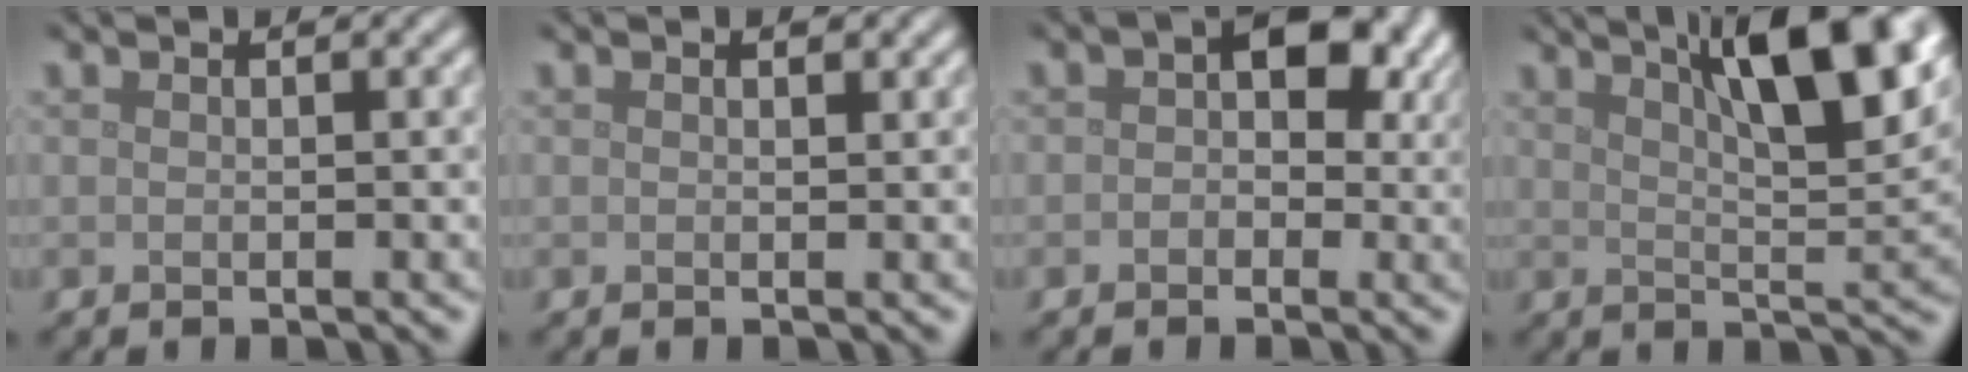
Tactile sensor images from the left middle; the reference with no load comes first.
{"total": 0.7, "force": [0.4, 0.3, 0.5], "torque": [-0.005, -0.002, 0.006]}
{"total": 5.9, "force": [1.2, 3.9, 4.3], "torque": [-0.043, 0.006, 0.004]}
{"total": 10.4, "force": [5.4, 2.9, 8.5], "torque": [-0.109, 0.018, 0.077]}